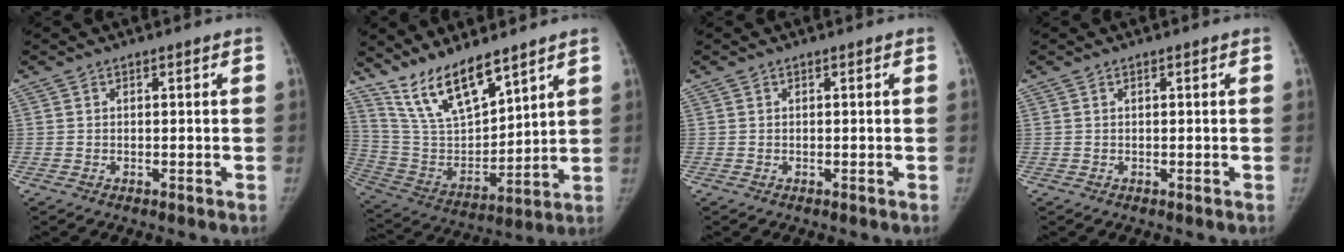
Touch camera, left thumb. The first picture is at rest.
{"total": 14.8, "force": [11.4, 4.6, 8.3], "torque": [-0.128, -0.063, 0.232]}
{"total": 0.0}
{"total": 0.0}